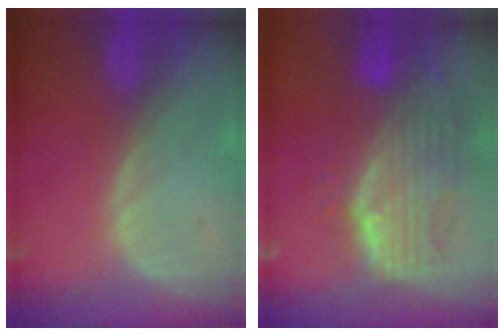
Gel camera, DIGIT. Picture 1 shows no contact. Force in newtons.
{"total": 10.5, "press": 9.1, "slide": 5.3}